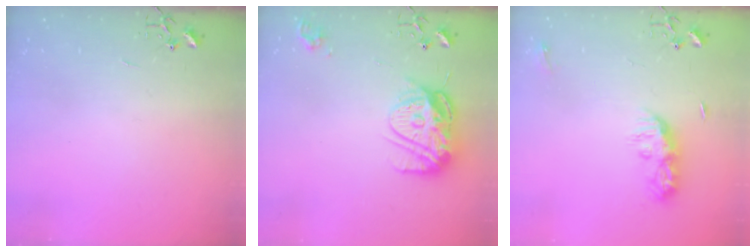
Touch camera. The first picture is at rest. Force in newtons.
{"total": 19.1, "press": 19.1, "slide": 1.5}
{"total": 8.7, "press": 8.7, "slide": 0.4}